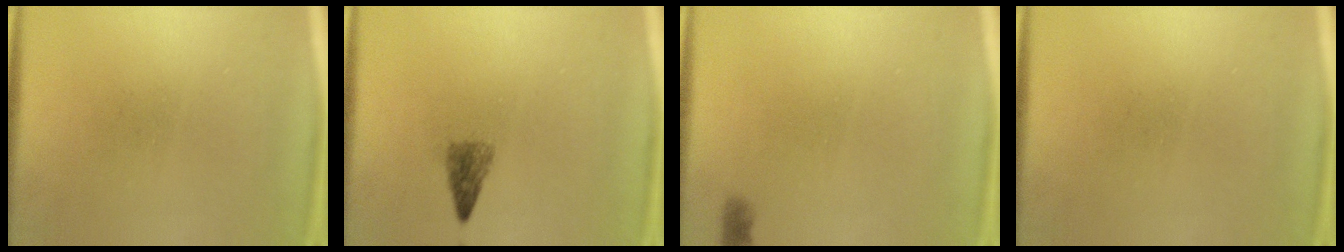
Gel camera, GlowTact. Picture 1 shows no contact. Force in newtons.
{"total": 2.2}
{"total": 0.7}
{"total": 0.0}